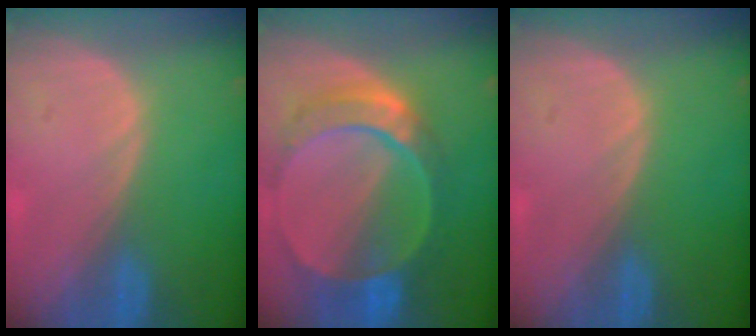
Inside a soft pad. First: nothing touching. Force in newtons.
{"total": 9.9, "press": 8.5, "slide": 5.0}
{"total": 0.0}